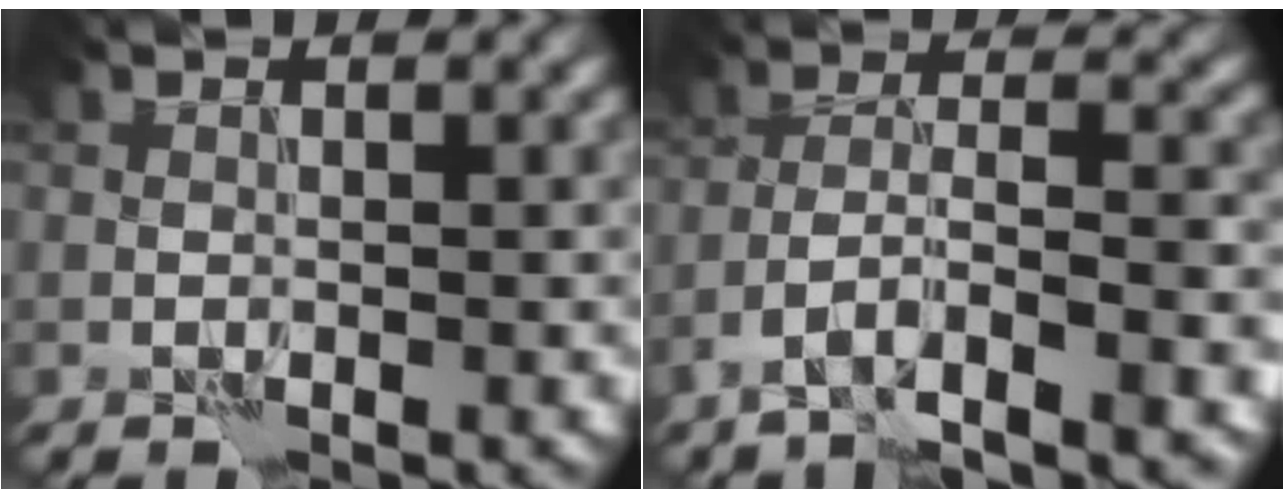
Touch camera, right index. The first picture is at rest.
{"total": 5.8, "force": [-3.8, 1.2, 4.2], "torque": [-0.071, 0.004, -0.070]}